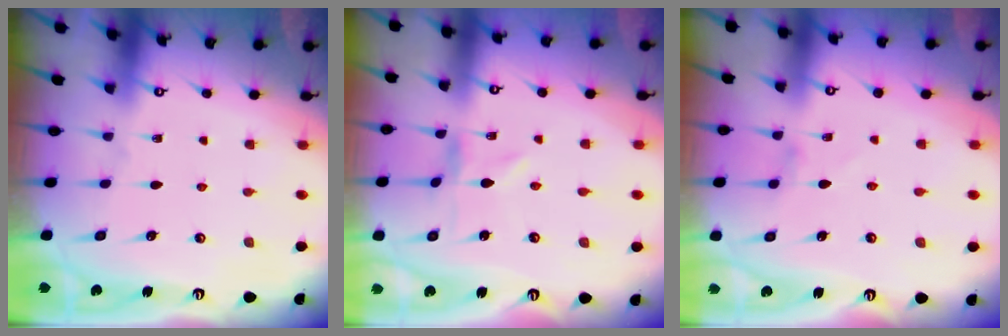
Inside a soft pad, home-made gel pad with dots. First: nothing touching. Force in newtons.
{"total": 0.7, "press": 0.7, "slide": 0.2}
{"total": 0.0}